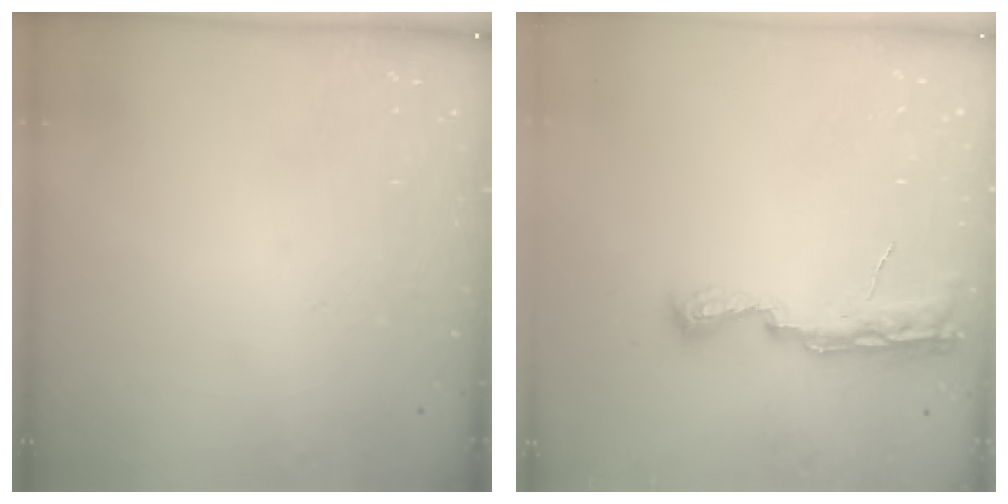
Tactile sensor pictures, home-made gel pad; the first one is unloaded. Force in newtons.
{"total": 8.0, "press": 8.0, "slide": 0.7}